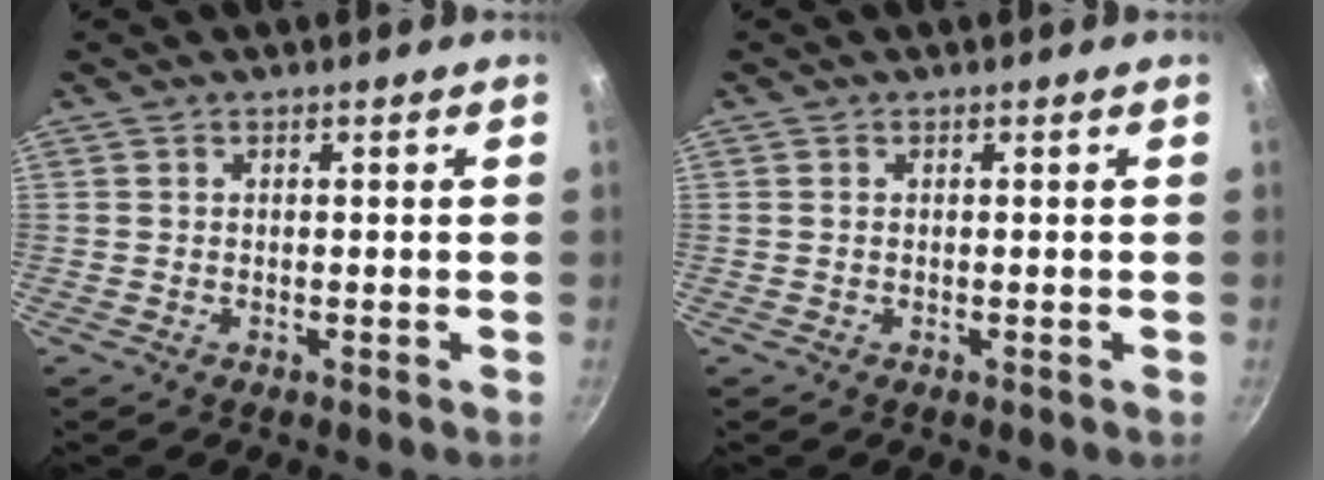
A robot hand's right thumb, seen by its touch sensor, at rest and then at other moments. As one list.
[{"total": 0.0}]